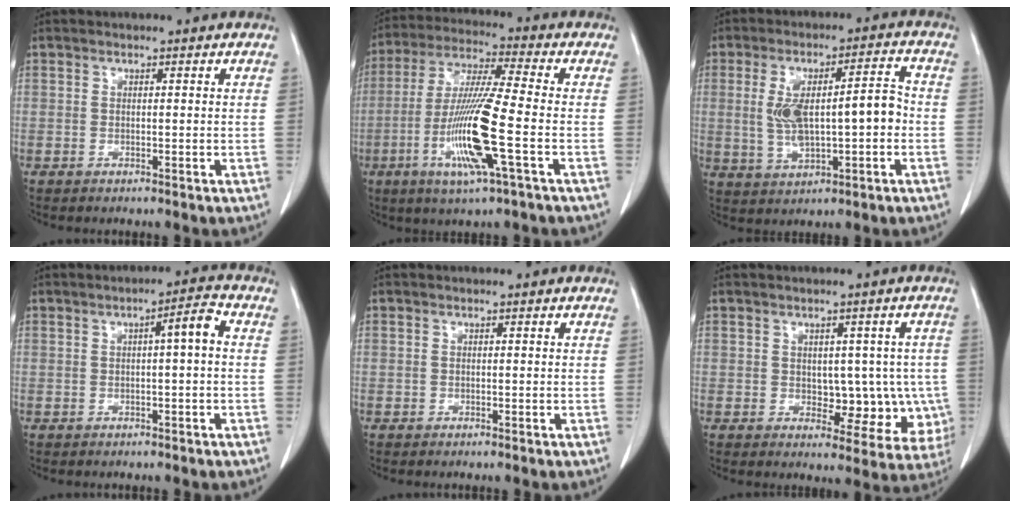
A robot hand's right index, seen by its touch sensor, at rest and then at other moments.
{"total": 14.2, "force": [-4.1, -0.1, 13.6], "torque": [-0.280, -0.017, -0.083]}
{"total": 11.0, "force": [-0.5, 3.4, 10.5], "torque": [-0.193, 0.028, 0.002]}
{"total": 3.6, "force": [0.3, 0.2, 3.5], "torque": [-0.052, 0.008, 0.003]}
{"total": 0.0}
{"total": 8.3, "force": [-0.6, 5.3, 6.4], "torque": [-0.053, 0.015, 0.007]}